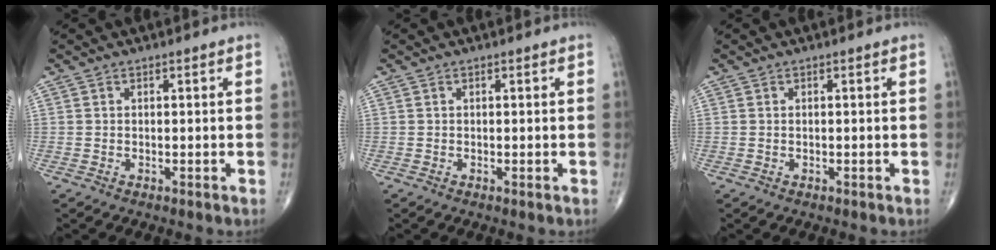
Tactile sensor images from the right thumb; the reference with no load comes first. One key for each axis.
{"total": 0.0}
{"total": 0.0}